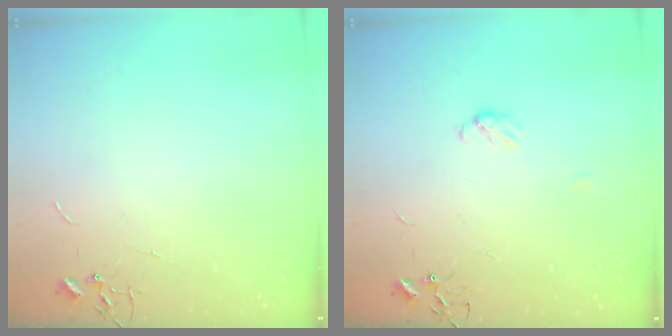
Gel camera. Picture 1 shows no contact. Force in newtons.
{"total": 3.8, "press": 3.7, "slide": 0.4}